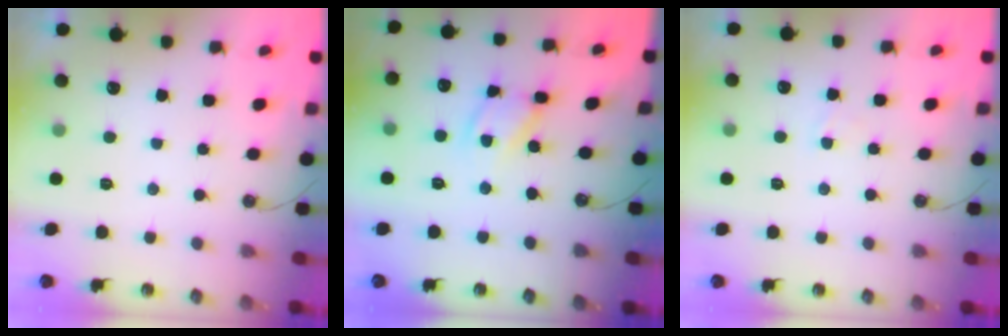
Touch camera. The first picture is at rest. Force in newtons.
{"total": 9.2, "press": 9.2, "slide": 0.6}
{"total": 2.7, "press": 2.7, "slide": 0.4}